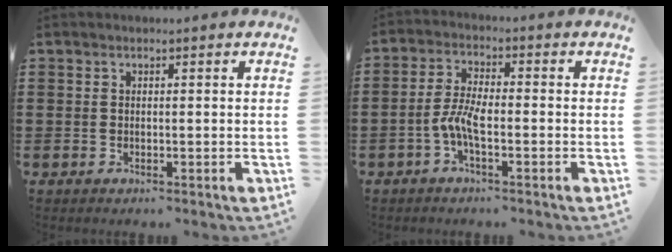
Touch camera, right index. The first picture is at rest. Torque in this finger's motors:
{"motor_torque": [2.14, 0.00, 0.18, 0.06]}